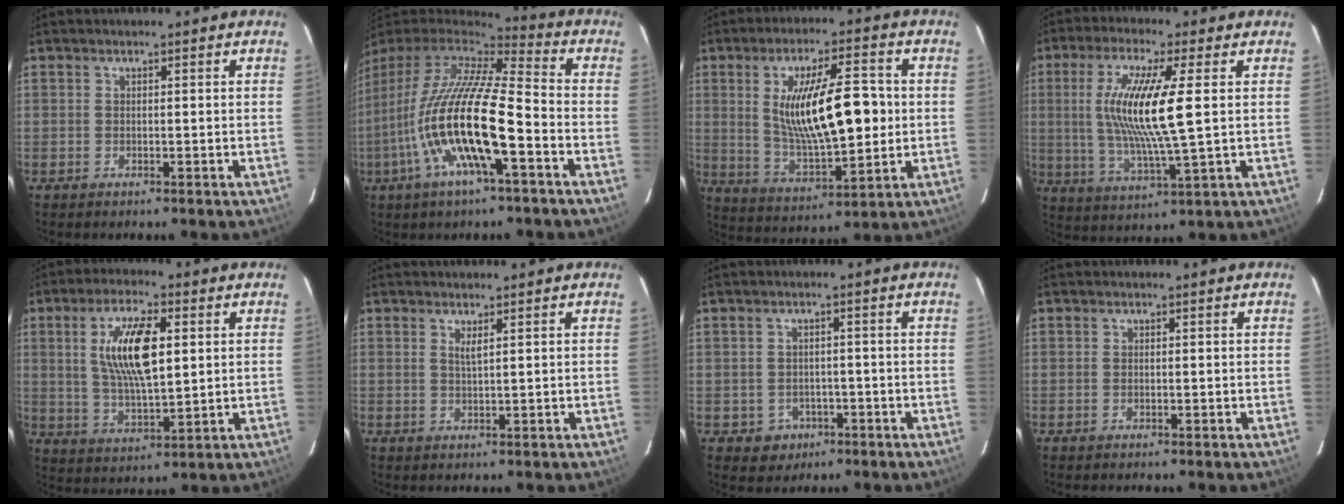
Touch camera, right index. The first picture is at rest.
{"total": 19.7, "force": [-6.6, 3.8, 18.1], "torque": [-0.328, -0.036, -0.129]}
{"total": 16.8, "force": [1.4, 5.2, 15.9], "torque": [-0.280, -0.003, 0.040]}
{"total": 14.1, "force": [1.9, 1.2, 13.9], "torque": [-0.268, -0.007, 0.040]}
{"total": 12.5, "force": [2.9, 4.3, 11.3], "torque": [-0.216, 0.004, 0.059]}
{"total": 1.5, "force": [0.8, 0.0, 1.3], "torque": [-0.022, -0.001, 0.013]}
{"total": 4.4, "force": [-1.7, 4.1, 0.6], "torque": [-0.024, 0.012, -0.013]}
{"total": 0.0}